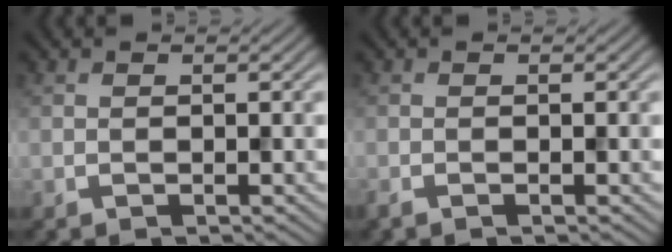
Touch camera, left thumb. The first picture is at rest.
{"total": 1.0, "force": [-0.8, 0.0, 0.6], "torque": [-0.012, -0.005, -0.018]}